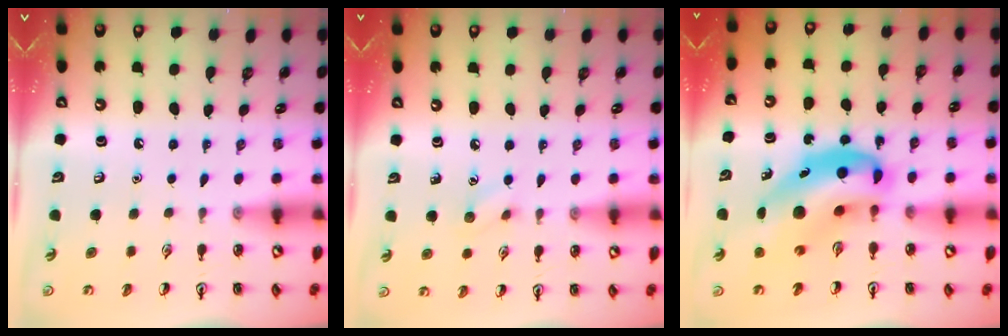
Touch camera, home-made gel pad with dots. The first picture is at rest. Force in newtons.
{"total": 5.4, "press": 5.3, "slide": 1.3}
{"total": 12.7, "press": 12.1, "slide": 3.8}